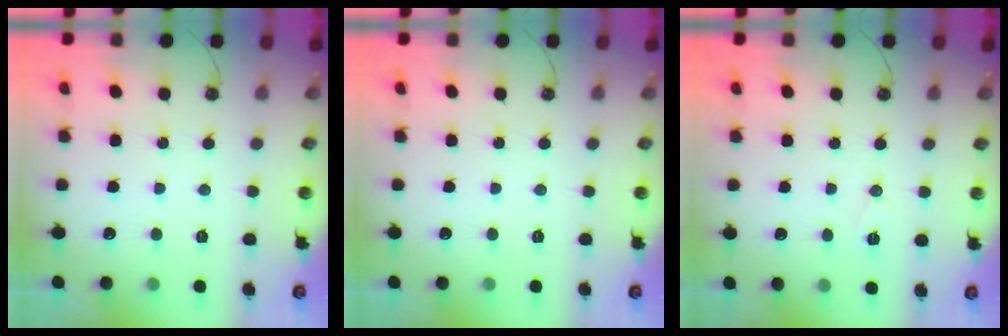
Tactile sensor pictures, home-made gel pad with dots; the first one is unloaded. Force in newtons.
{"total": 0.0}
{"total": 5.7, "press": 3.5, "slide": 4.5}